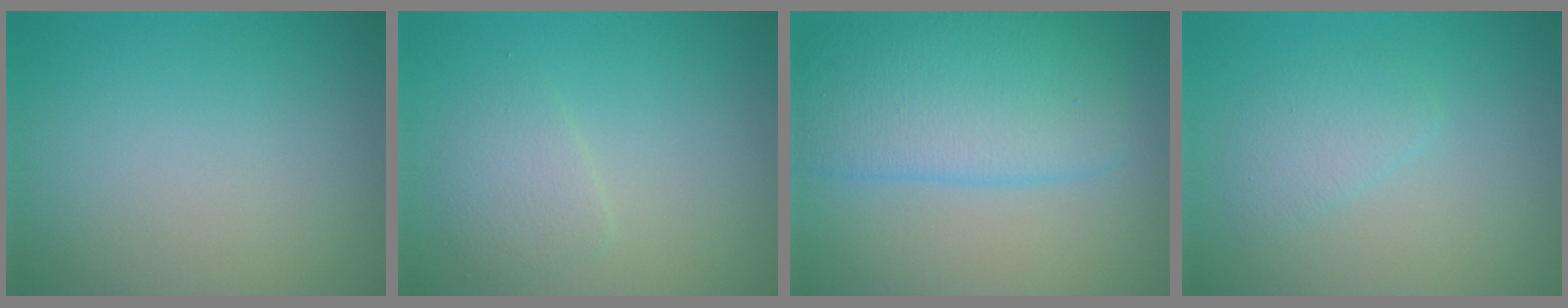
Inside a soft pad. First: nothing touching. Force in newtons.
{"total": 1.9, "press": 1.9, "slide": 0.0}
{"total": 6.7, "press": 6.7, "slide": 0.2}
{"total": 1.8, "press": 1.8, "slide": 0.1}